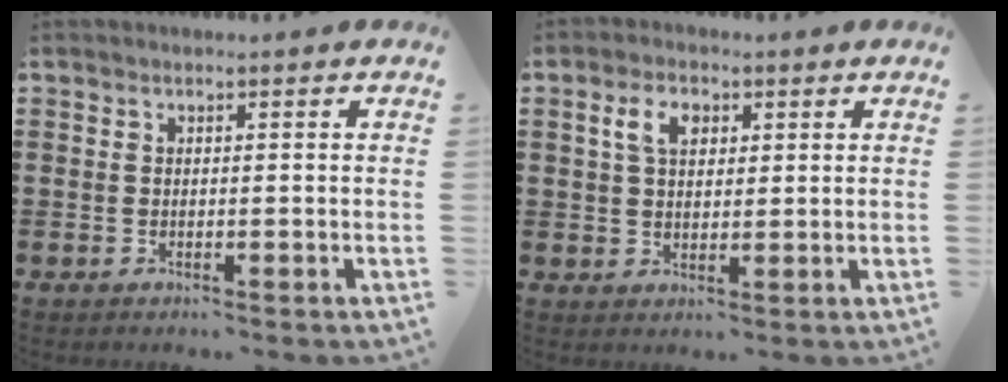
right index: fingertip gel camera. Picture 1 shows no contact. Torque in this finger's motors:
{"motor_torque": [0.32, -0.24, 0.48, 0.12]}